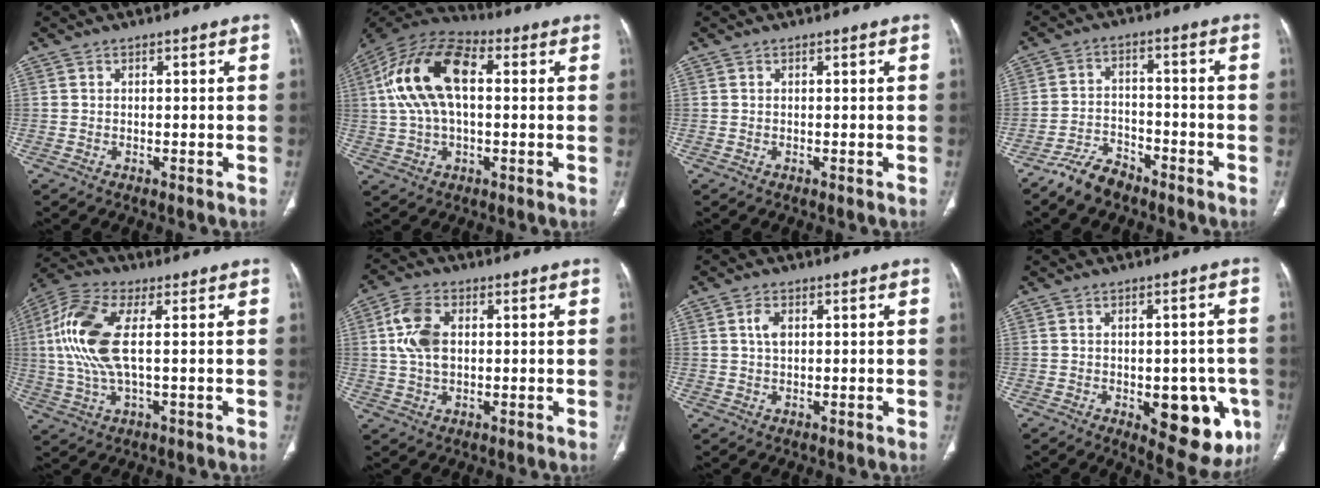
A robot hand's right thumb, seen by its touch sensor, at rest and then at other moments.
{"total": 17.3, "force": [2.8, 9.2, 14.3], "torque": [-0.279, 0.035, 0.045]}
{"total": 0.0}
{"total": 6.4, "force": [-5.3, 2.9, 2.2], "torque": [-0.041, 0.028, -0.100]}
{"total": 13.4, "force": [1.8, 5.2, 12.2], "torque": [-0.293, 0.013, 0.033]}
{"total": 7.9, "force": [1.3, 4.9, 6.1], "torque": [-0.125, 0.009, 0.026]}
{"total": 2.8, "force": [0.8, 1.6, 2.1], "torque": [-0.040, 0.002, 0.016]}
{"total": 14.1, "force": [-4.4, 6.8, 11.5], "torque": [-0.110, 0.004, -0.038]}